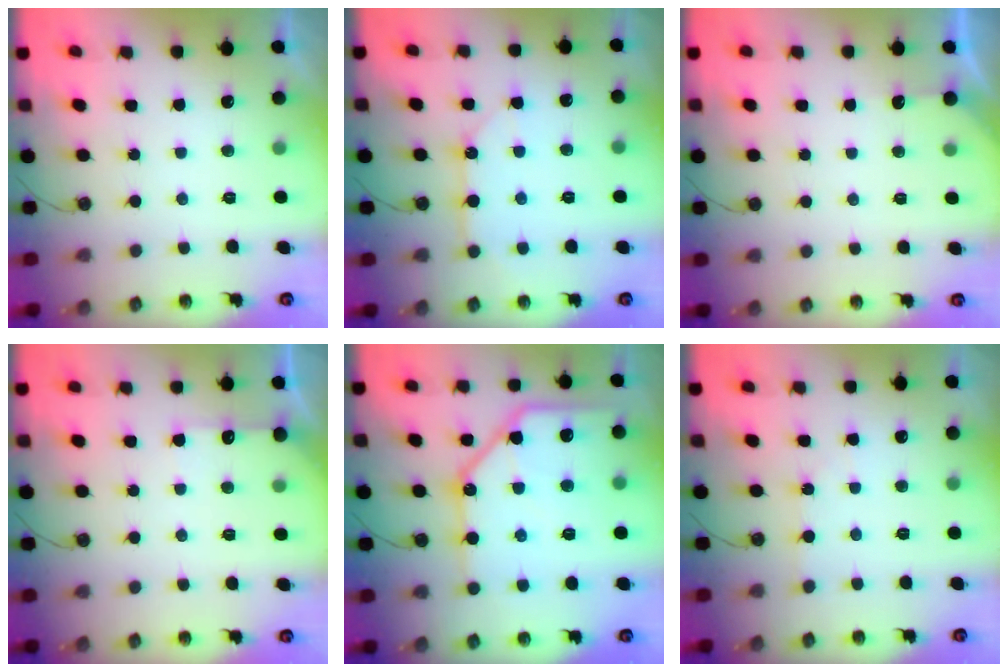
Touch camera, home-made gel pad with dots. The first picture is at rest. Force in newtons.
{"total": 11.0, "press": 11.0, "slide": 1.1}
{"total": 3.2, "press": 3.2, "slide": 0.3}
{"total": 5.8, "press": 5.7, "slide": 0.7}
{"total": 20.2, "press": 20.0, "slide": 2.5}
{"total": 1.6, "press": 1.5, "slide": 0.3}